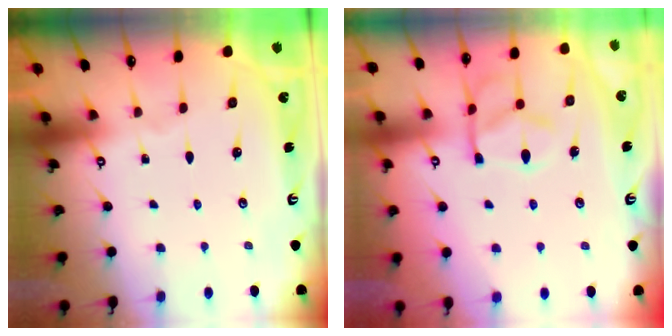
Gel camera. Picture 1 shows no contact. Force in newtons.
{"total": 6.8, "press": 6.5, "slide": 1.7}